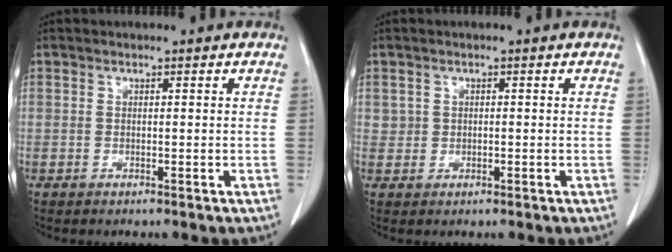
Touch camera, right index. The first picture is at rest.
{"total": 1.3, "force": [0.3, 1.2, 0.2], "torque": [0.004, 0.001, 0.004]}